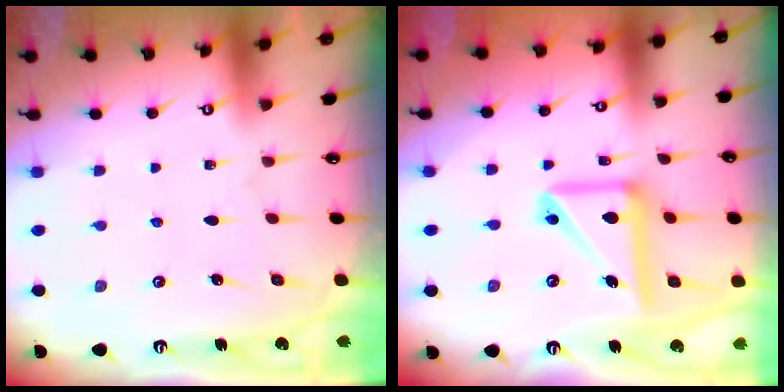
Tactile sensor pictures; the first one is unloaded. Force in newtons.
{"total": 14.8, "press": 14.6, "slide": 2.4}